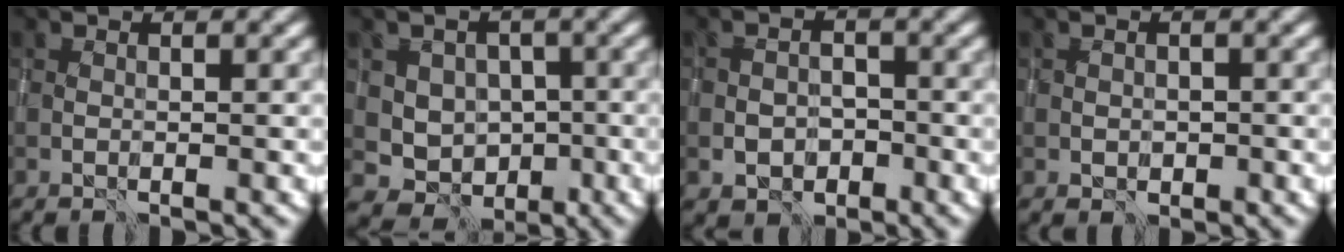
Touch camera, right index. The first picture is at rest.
{"total": 4.3, "force": [-0.5, 3.9, 1.9], "torque": [-0.016, 0.001, -0.006]}
{"total": 2.9, "force": [-1.3, 2.2, 1.4], "torque": [-0.019, 0.001, -0.022]}
{"total": 1.0, "force": [-0.1, 1.0, 0.4], "torque": [-0.005, -0.003, 0.002]}